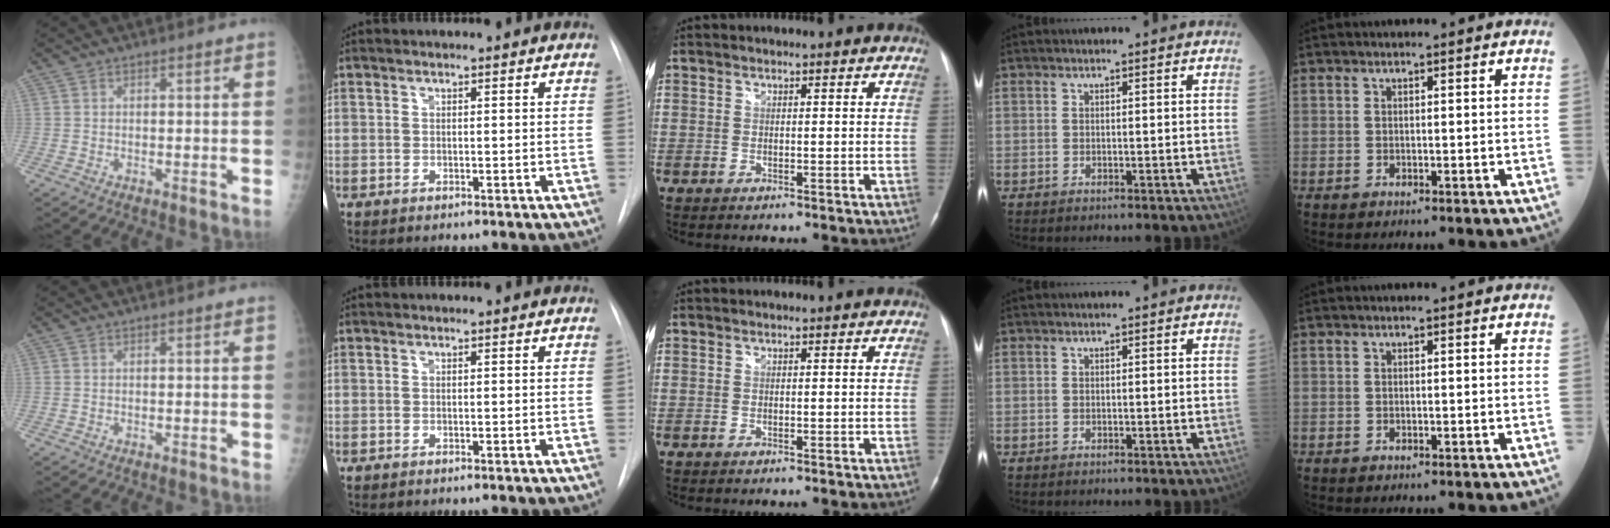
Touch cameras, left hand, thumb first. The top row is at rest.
{}